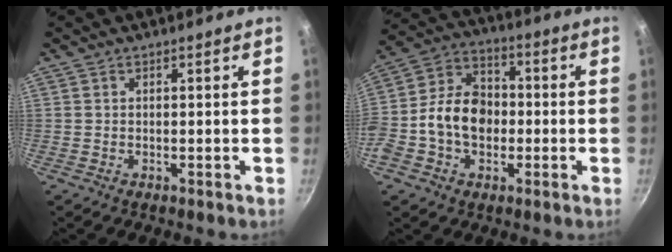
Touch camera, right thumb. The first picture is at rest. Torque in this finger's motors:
{"motor_torque": [1.39, 1.55, 0.95, -0.72, 0.14]}